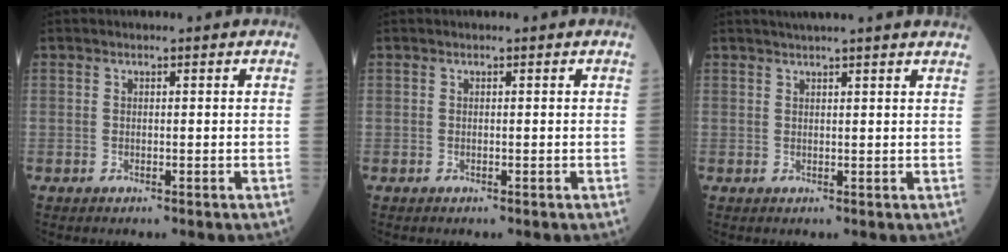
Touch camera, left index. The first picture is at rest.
{"total": 0.0}
{"total": 8.0, "force": [7.0, -0.5, 3.8], "torque": [-0.053, 0.027, 0.076]}